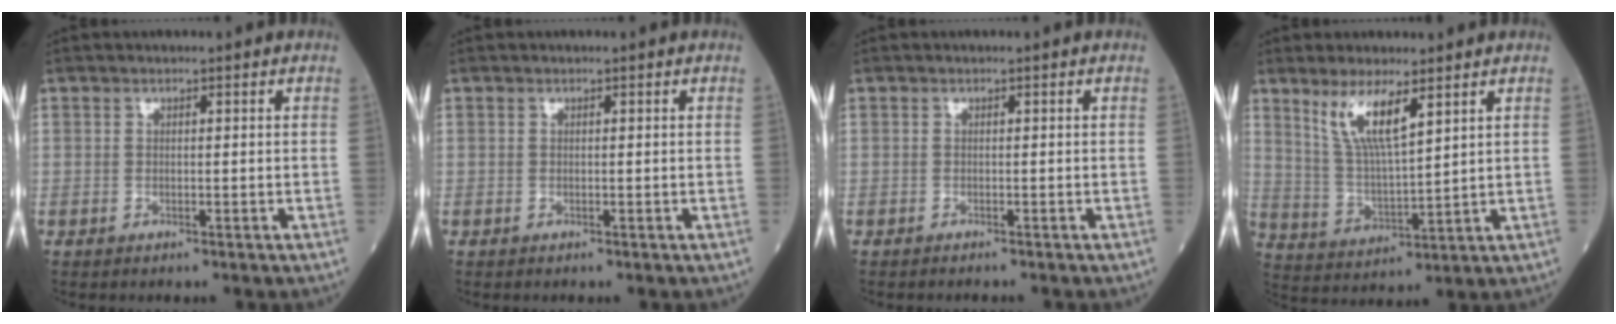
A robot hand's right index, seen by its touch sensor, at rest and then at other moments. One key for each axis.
{"total": 0.0}
{"total": 1.4, "fx": -1.3, "fy": 0.0, "fz": 0.4, "tx": -0.005, "ty": -0.002, "tz": -0.017}
{"total": 8.0, "fx": 4.7, "fy": 1.2, "fz": 6.3, "tx": -0.130, "ty": -0.008, "tz": 0.098}